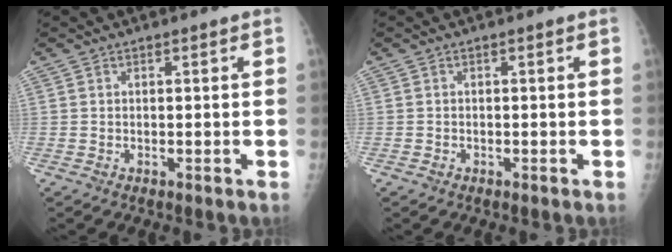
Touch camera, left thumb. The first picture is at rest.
{"total": 0.7, "force": [-0.4, 0.5, 0.0], "torque": [-0.001, 0.004, -0.009]}